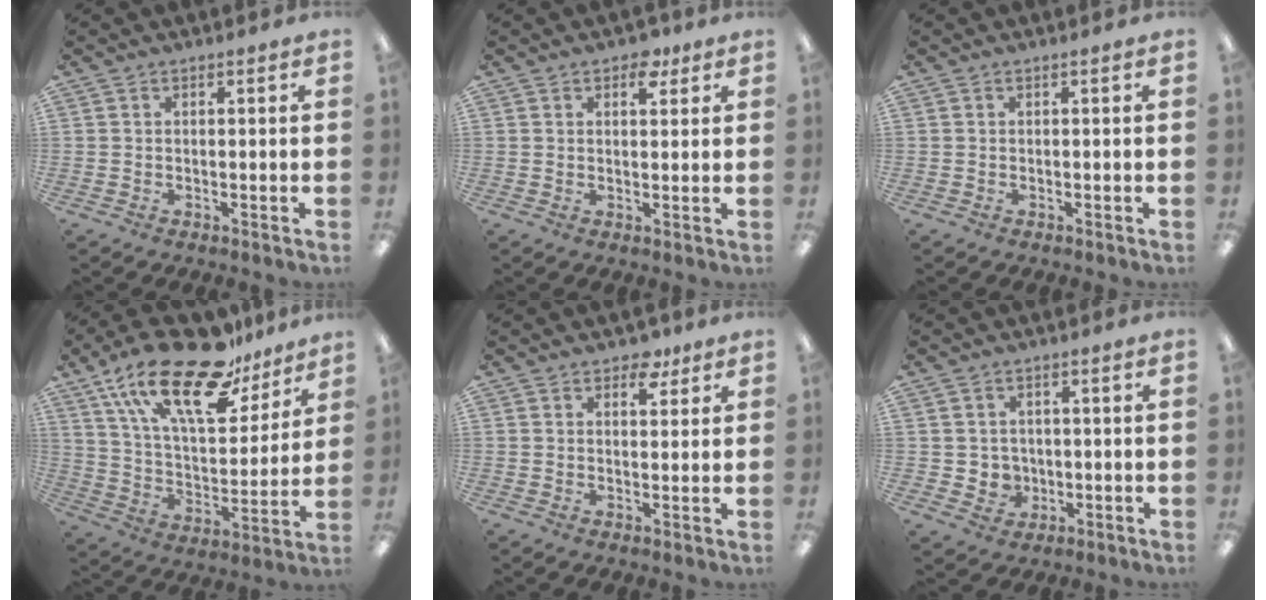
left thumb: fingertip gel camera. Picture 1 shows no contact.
{"total": 4.5, "force": [2.6, 2.5, 2.6], "torque": [-0.016, -0.010, 0.038]}
{"total": 0.0}
{"total": 24.8, "force": [16.5, 9.8, 15.7], "torque": [-0.282, -0.092, 0.282]}
{"total": 5.3, "force": [3.5, 3.1, 2.5], "torque": [-0.008, -0.014, 0.054]}
{"total": 3.9, "force": [0.7, 3.8, 0.2], "torque": [-0.001, -0.002, 0.012]}